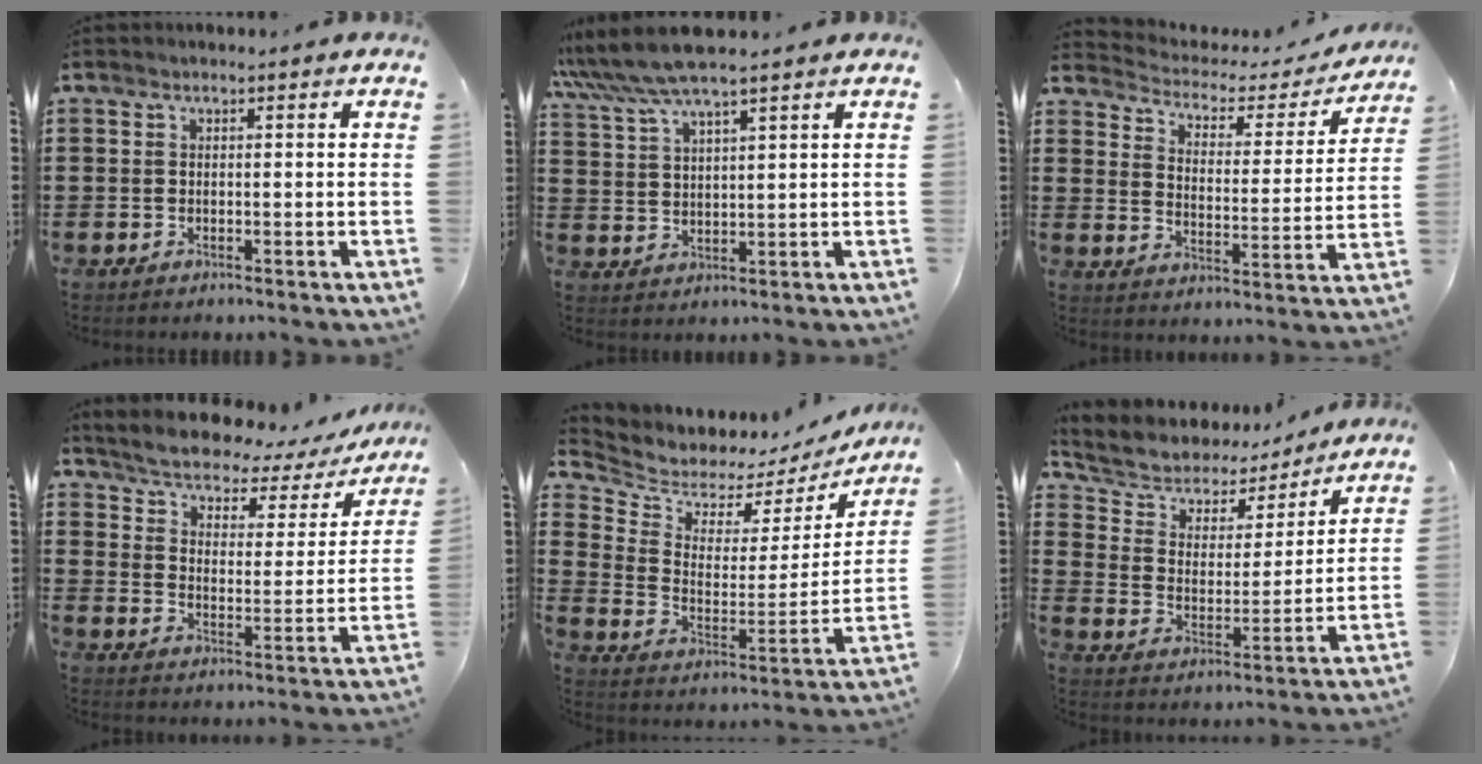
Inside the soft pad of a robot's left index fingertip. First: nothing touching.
{"total": 6.8, "force": [5.6, 0.4, 3.8], "torque": [-0.089, -0.014, 0.101]}
{"total": 2.9, "force": [2.6, 1.1, 0.6], "torque": [-0.033, -0.020, 0.035]}
{"total": 4.1, "force": [3.8, 0.7, 1.2], "torque": [-0.047, -0.030, 0.057]}
{"total": 4.6, "force": [4.3, 1.6, 0.3], "torque": [-0.040, -0.041, 0.070]}
{"total": 5.1, "force": [4.2, 2.8, 0.6], "torque": [-0.047, -0.025, 0.066]}